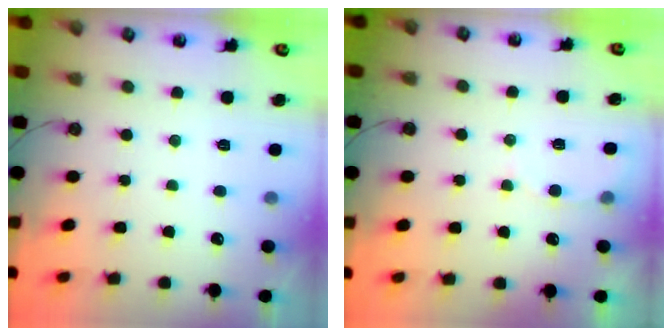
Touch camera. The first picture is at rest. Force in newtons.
{"total": 4.6, "press": 4.6, "slide": 0.3}